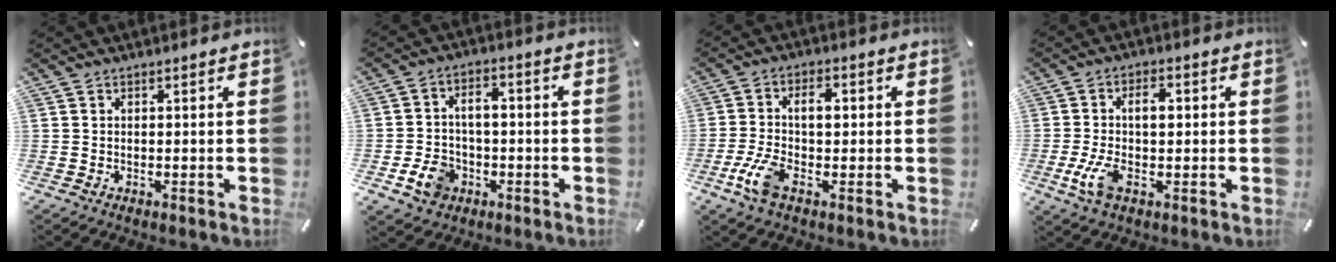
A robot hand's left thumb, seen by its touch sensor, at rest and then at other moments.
{"total": 8.5, "force": [-1.9, 6.9, 4.7], "torque": [-0.094, 0.018, -0.032]}
{"total": 8.2, "force": [-1.3, 4.2, 6.9], "torque": [-0.153, -0.002, -0.032]}
{"total": 8.5, "force": [-0.5, 4.6, 7.1], "torque": [-0.144, -0.004, -0.017]}